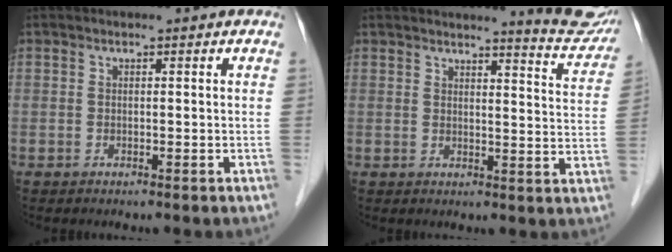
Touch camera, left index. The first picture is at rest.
{"total": 8.8, "force": [8.5, 0.1, 2.0], "torque": [-0.018, -0.045, 0.082]}